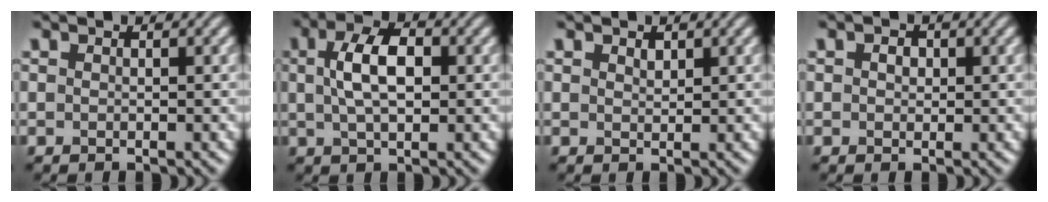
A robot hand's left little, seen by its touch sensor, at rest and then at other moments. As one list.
[{"total": 4.9, "force": [0.8, 2.4, 4.1], "torque": [-0.081, 0.008, 0.011]}, {"total": 0.9, "force": [0.6, 0.5, 0.4], "torque": [-0.009, -0.001, 0.012]}, {"total": 1.2, "force": [0.2, 0.9, 0.7], "torque": [-0.011, 0.001, 0.000]}]